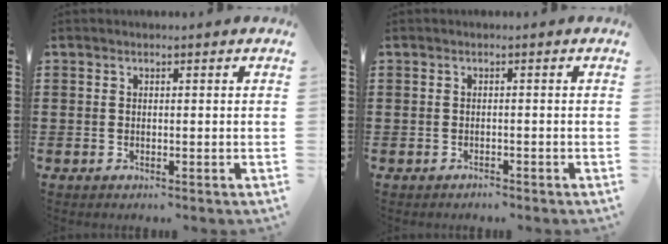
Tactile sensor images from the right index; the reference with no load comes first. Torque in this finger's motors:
{"motor_torque": [-0.24, 0.90, -1.03, -0.21]}